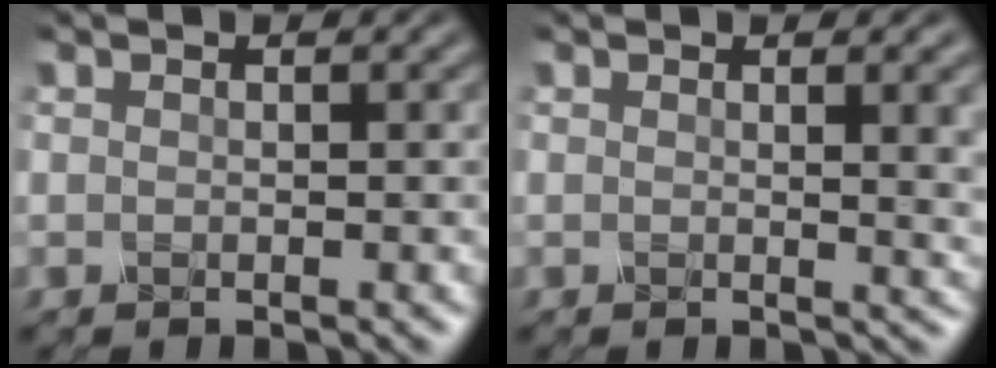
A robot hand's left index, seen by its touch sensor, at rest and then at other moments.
{"total": 3.2, "force": [0.8, 1.0, 2.9], "torque": [-0.029, -0.003, 0.012]}